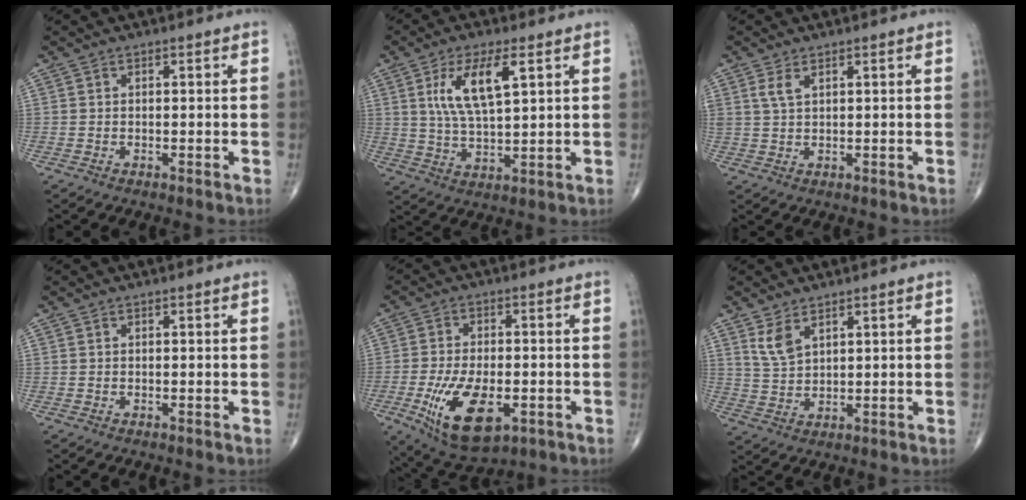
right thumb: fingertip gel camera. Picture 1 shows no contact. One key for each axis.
{"total": 10.3, "fx": 3.8, "fy": 3.5, "fz": 8.9, "tx": -0.173, "ty": -0.012, "tz": 0.077}
{"total": 2.5, "fx": 1.4, "fy": 1.0, "fz": 1.8, "tx": -0.041, "ty": 0.000, "tz": 0.035}
{"total": 0.0}
{"total": 14.3, "fx": -4.8, "fy": 7.1, "fz": 11.5, "tx": -0.201, "ty": -0.002, "tz": -0.068}
{"total": 4.5, "fx": 2.8, "fy": 2.2, "fz": 2.8, "tx": -0.054, "ty": -0.014, "tz": 0.063}